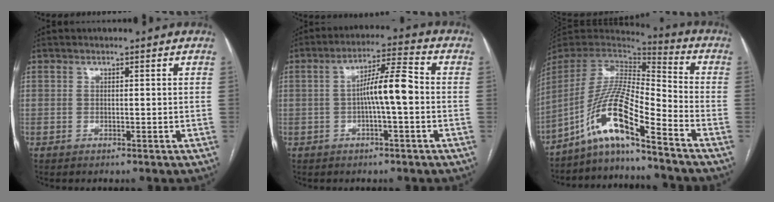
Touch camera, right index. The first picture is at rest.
{"total": 7.5, "force": [-0.7, 0.6, 7.5], "torque": [-0.133, 0.019, -0.014]}
{"total": 13.3, "force": [-9.5, 0.0, 9.3], "torque": [-0.188, 0.010, -0.177]}